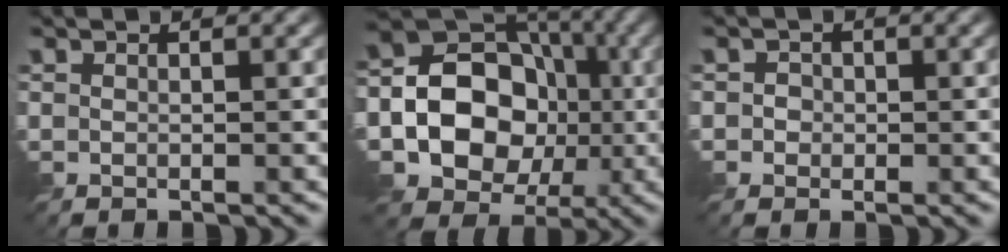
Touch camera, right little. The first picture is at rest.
{"total": 13.5, "force": [-2.8, 11.3, 6.8], "torque": [-0.098, 0.007, -0.070]}
{"total": 1.6, "force": [-0.1, 1.5, 0.5], "torque": [-0.016, 0.000, 0.001]}